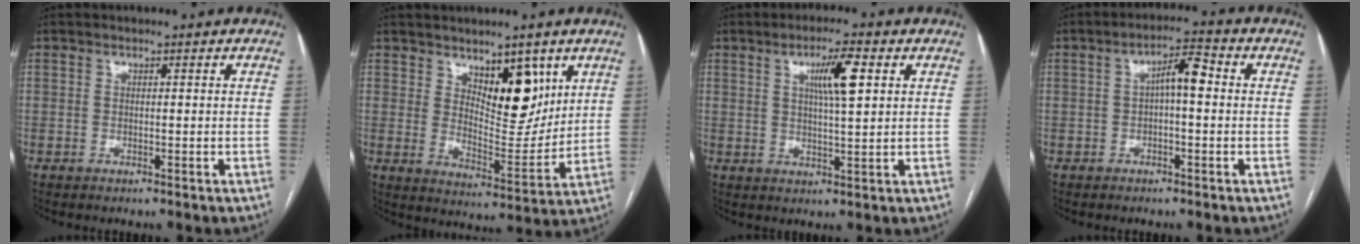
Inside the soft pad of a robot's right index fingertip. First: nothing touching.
{"total": 9.9, "force": [5.1, 4.1, 7.5], "torque": [-0.112, -0.010, 0.093]}
{"total": 6.5, "force": [2.2, 0.6, 6.1], "torque": [-0.107, 0.005, 0.038]}
{"total": 4.9, "force": [0.3, 1.2, 4.8], "torque": [-0.078, 0.021, 0.002]}